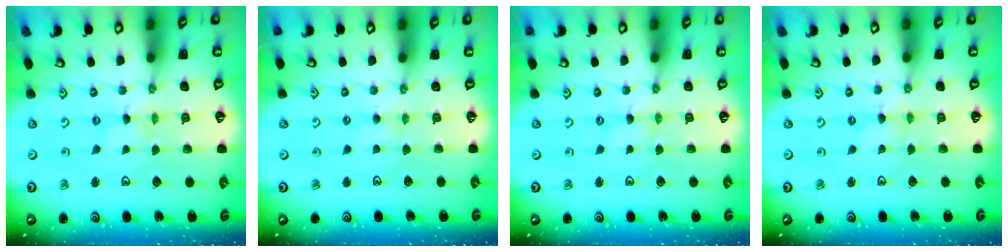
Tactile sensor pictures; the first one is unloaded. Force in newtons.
{"total": 2.6, "press": 2.6, "slide": 0.5}
{"total": 0.6, "press": 0.6, "slide": 0.2}
{"total": 0.0}